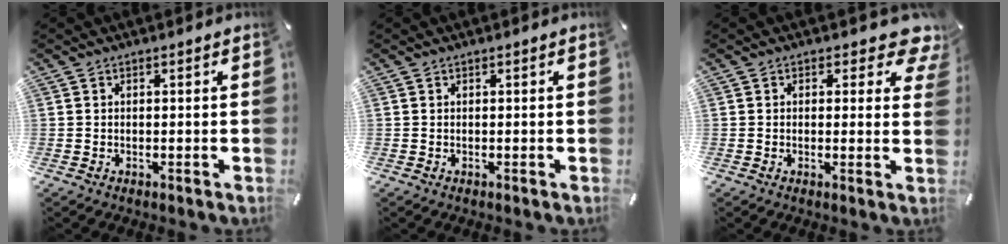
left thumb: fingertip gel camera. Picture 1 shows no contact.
{"total": 0.0}
{"total": 5.9, "force": [3.0, 3.3, 3.9], "torque": [-0.035, -0.016, 0.045]}